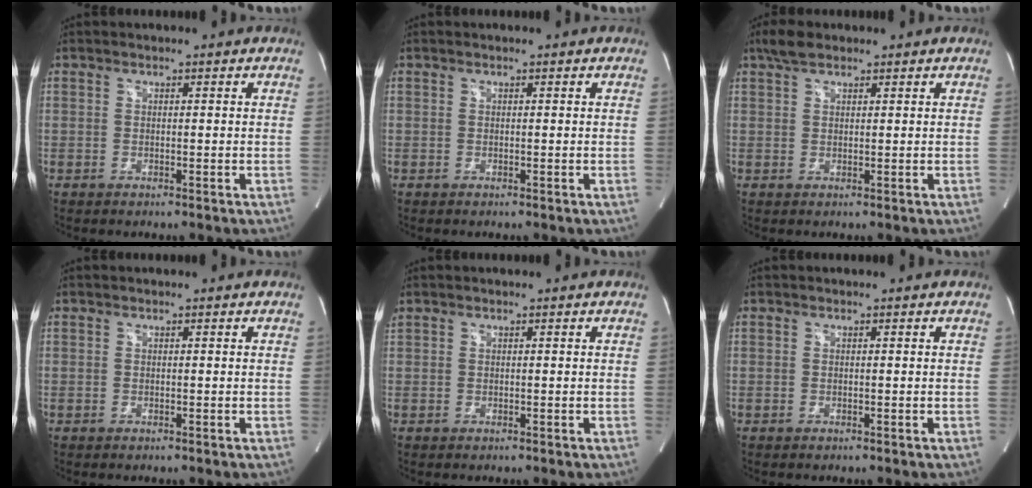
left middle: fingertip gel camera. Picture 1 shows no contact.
{"total": 0.0}
{"total": 3.0, "force": [2.3, 1.2, 1.6], "torque": [-0.040, 0.012, 0.046]}
{"total": 0.0}
{"total": 0.0}
{"total": 0.0}